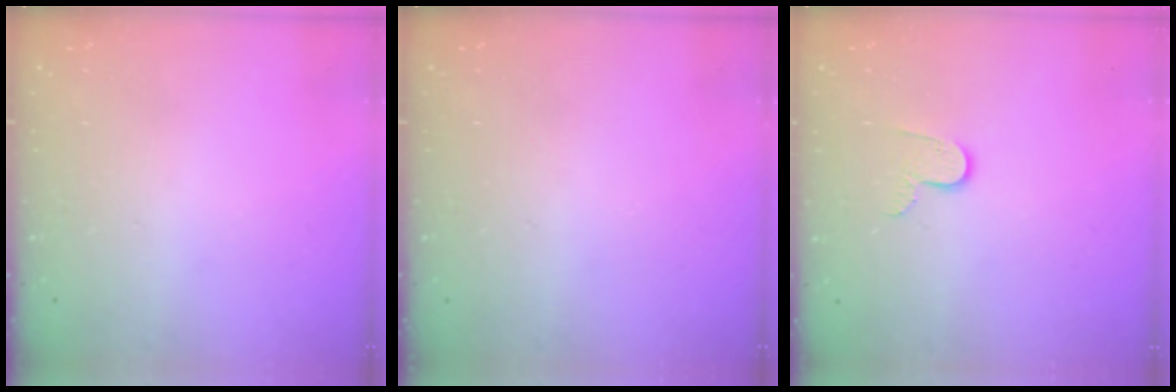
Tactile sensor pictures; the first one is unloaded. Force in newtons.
{"total": 0.0}
{"total": 6.1, "press": 6.1, "slide": 0.6}